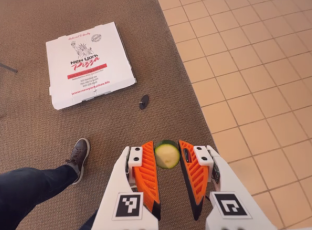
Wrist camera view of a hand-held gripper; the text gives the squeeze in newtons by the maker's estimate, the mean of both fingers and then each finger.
{"total": 6.7, "left": 6.7, "right": 6.8}